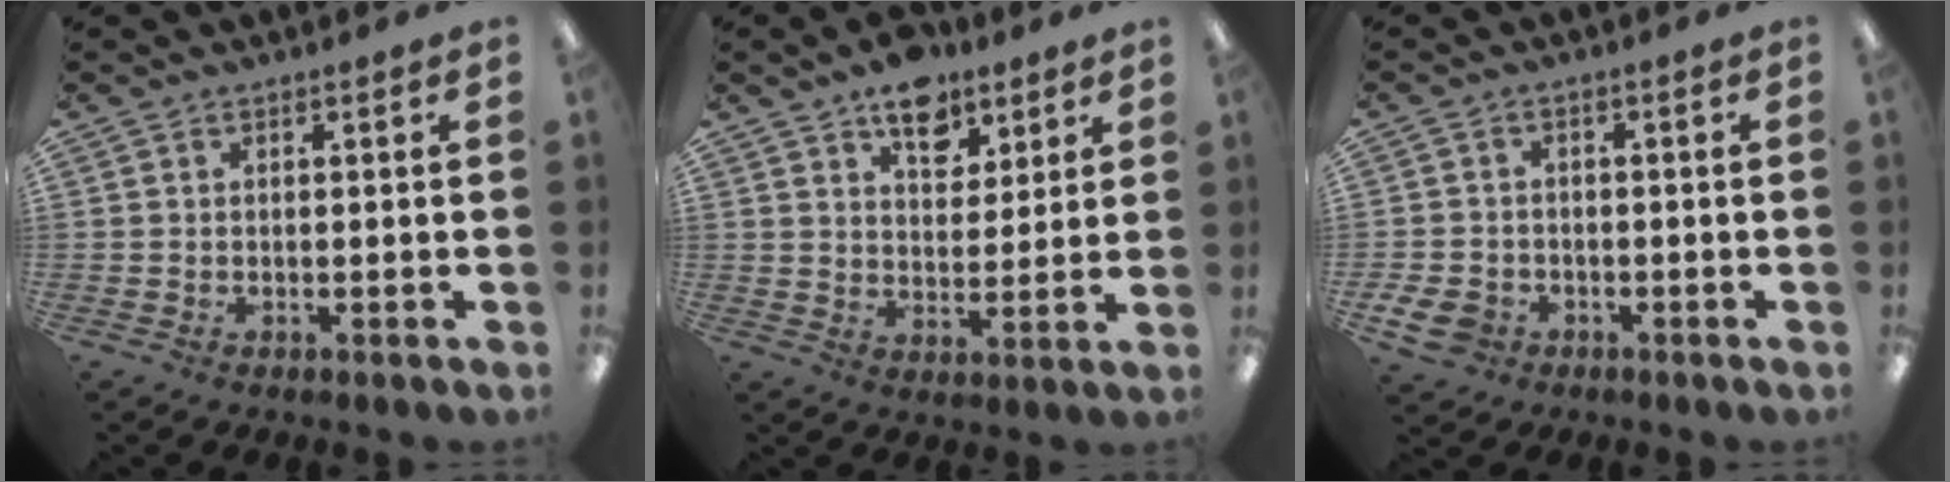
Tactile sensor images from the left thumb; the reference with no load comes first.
{"total": 10.6, "force": [7.3, 6.0, 4.6], "torque": [-0.052, -0.038, 0.128]}
{"total": 5.4, "force": [-3.0, 3.9, 2.3], "torque": [-0.059, 0.012, -0.057]}